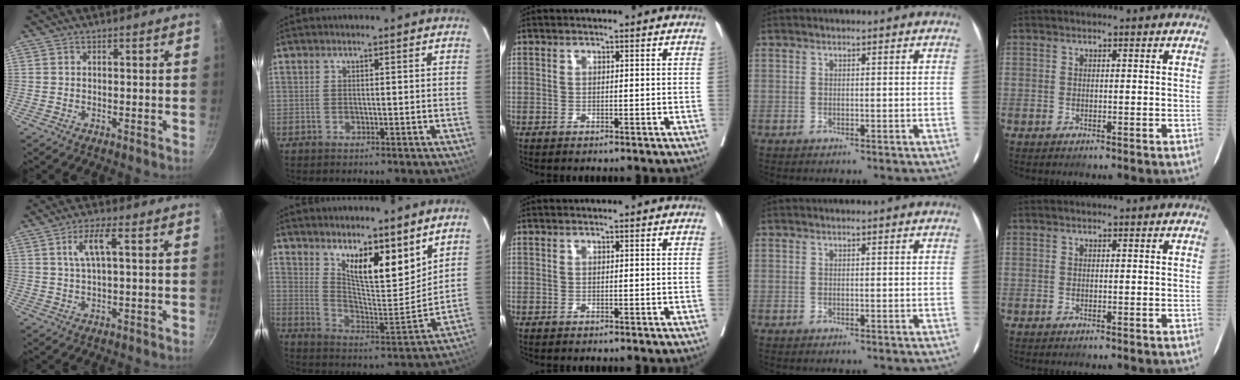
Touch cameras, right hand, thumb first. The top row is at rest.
{"thumb": {"total": 5.5, "force": [1.5, 1.4, 5.1], "torque": [-0.112, 0.008, 0.033]}, "index": {"total": 11.6, "force": [7.9, 2.7, 8.1], "torque": [-0.133, -0.012, 0.146]}}